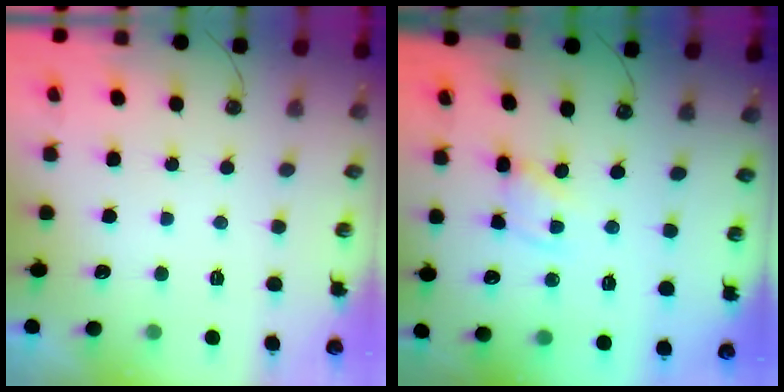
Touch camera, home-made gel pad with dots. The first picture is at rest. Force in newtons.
{"total": 1.4, "press": 1.4, "slide": 0.2}